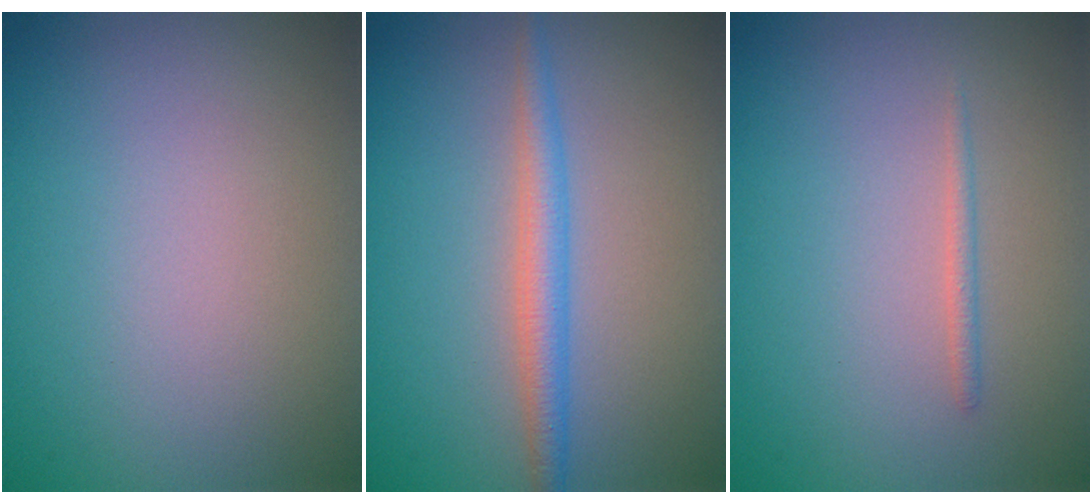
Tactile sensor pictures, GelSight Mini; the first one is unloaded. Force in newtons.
{"total": 2.5, "press": 2.5, "slide": 0.1}
{"total": 0.8, "press": 0.8, "slide": 0.0}